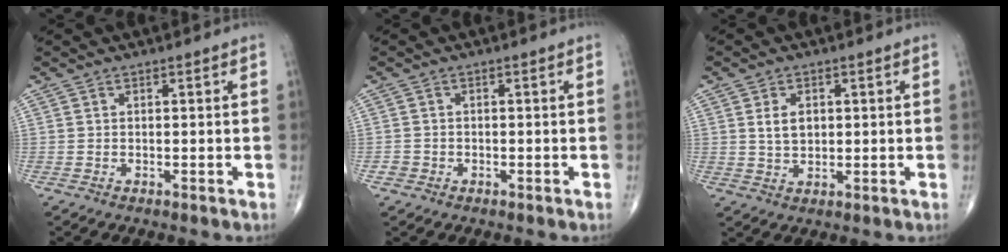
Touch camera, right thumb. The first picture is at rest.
{"total": 1.4, "force": [-0.6, 1.2, 0.2], "torque": [0.000, 0.005, -0.014]}
{"total": 4.1, "force": [0.9, 2.7, 2.8], "torque": [-0.042, -0.005, 0.021]}